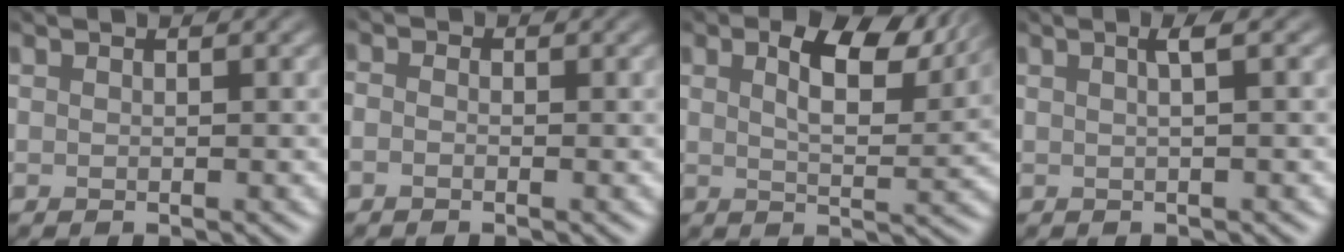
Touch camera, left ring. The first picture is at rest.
{"total": 1.6, "force": [-1.3, 0.1, -0.8], "torque": [-0.007, -0.013, -0.007]}
{"total": 5.2, "force": [2.5, 2.2, 4.0], "torque": [-0.086, -0.008, 0.054]}
{"total": 1.0, "force": [-0.5, 0.1, 0.9], "torque": [-0.018, 0.002, -0.004]}